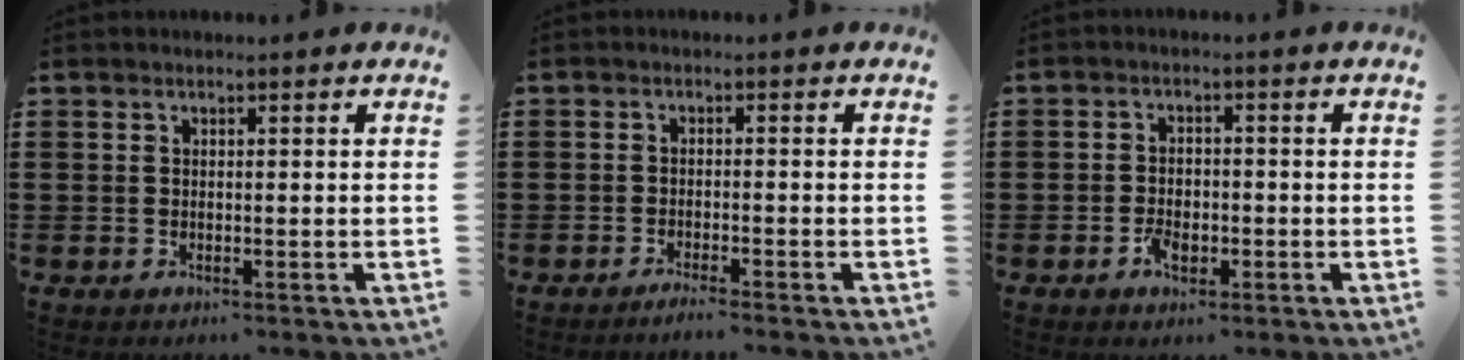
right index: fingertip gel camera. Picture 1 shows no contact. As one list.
[{"total": 1.6, "force": [-1.5, -0.3, 0.5], "torque": [-0.008, 0.000, -0.028]}, {"total": 2.9, "force": [-1.4, 1.8, 1.8], "torque": [-0.033, 0.005, -0.024]}]